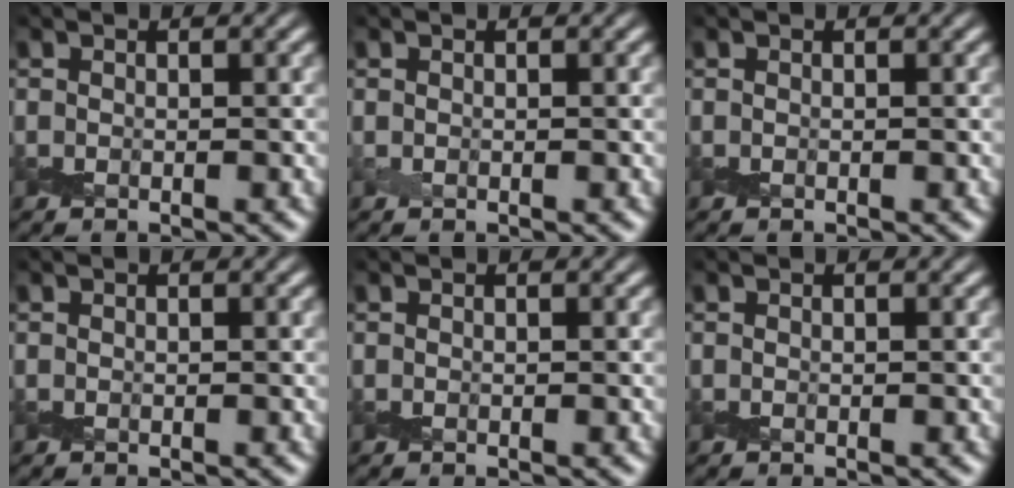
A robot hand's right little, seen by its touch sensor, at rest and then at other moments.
{"total": 0.0}
{"total": 0.0}
{"total": 0.0}
{"total": 0.0}
{"total": 0.0}